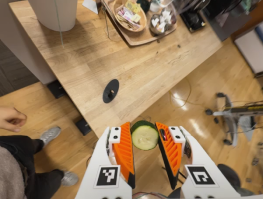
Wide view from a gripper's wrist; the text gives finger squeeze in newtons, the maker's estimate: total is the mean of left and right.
{"total": 8.3, "left": 8.3, "right": 8.3}